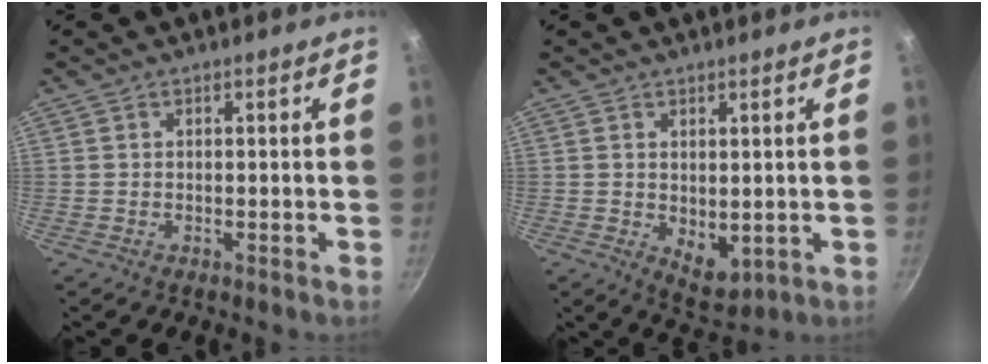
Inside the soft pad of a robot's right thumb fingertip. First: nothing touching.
{"total": 5.7, "force": [0.5, 3.6, 4.4], "torque": [-0.048, -0.019, 0.020]}